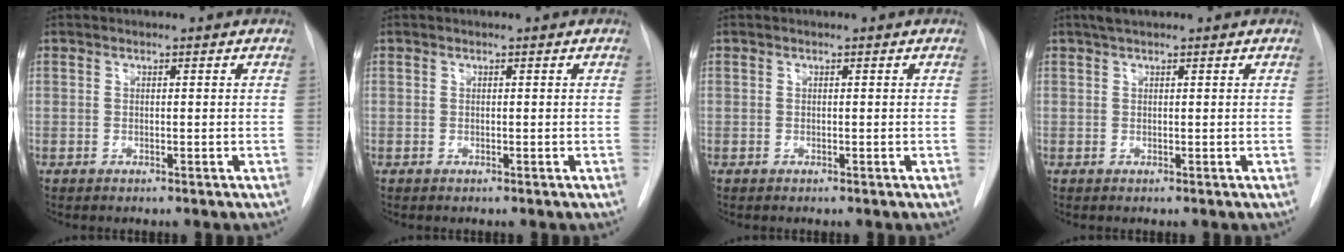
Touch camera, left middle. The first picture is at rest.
{"total": 0.0}
{"total": 0.0}
{"total": 1.8, "force": [1.4, 0.3, 1.1], "torque": [-0.022, 0.012, 0.024]}